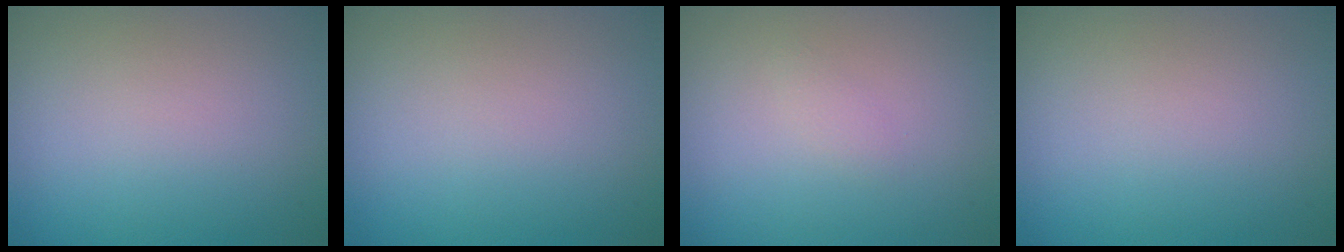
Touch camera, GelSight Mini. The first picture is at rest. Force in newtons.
{"total": 0.0}
{"total": 0.6, "press": 0.6, "slide": 0.1}
{"total": 0.0}